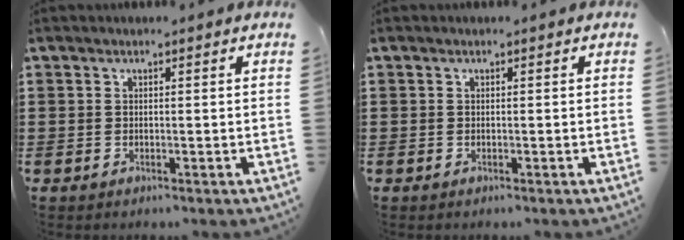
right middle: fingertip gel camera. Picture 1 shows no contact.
{"total": 0.0}